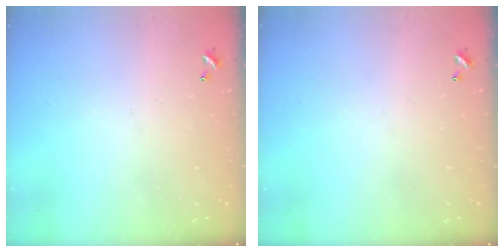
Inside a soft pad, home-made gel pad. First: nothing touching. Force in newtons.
{"total": 0.0}